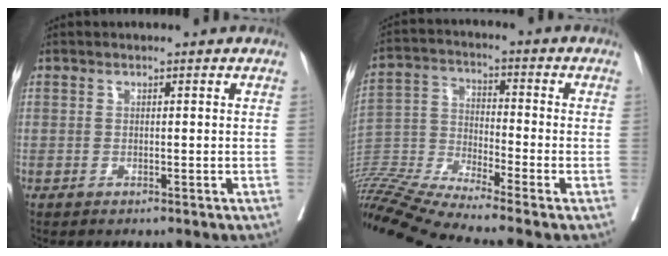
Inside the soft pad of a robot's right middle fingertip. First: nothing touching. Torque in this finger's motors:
{"motor_torque": [-0.02, -1.38, 0.37, 0.21]}